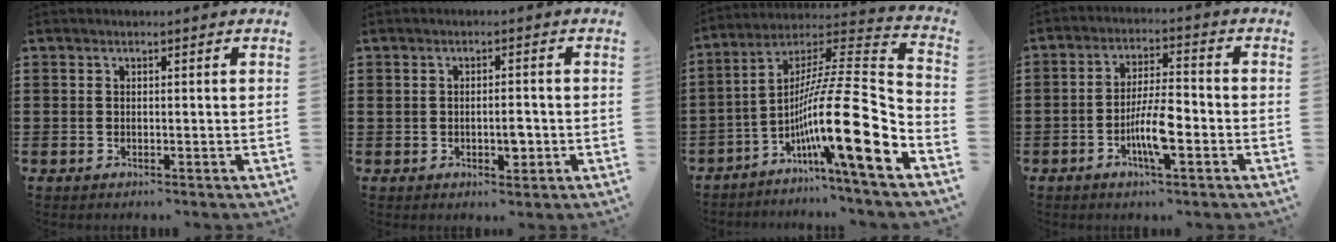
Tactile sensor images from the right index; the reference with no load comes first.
{"total": 2.8, "force": [-0.7, 1.2, 2.4], "torque": [-0.035, 0.000, -0.015]}
{"total": 17.6, "force": [-6.6, 1.6, 16.2], "torque": [-0.294, -0.027, -0.120]}
{"total": 7.2, "force": [-2.6, 1.9, 6.5], "torque": [-0.127, -0.003, -0.049]}